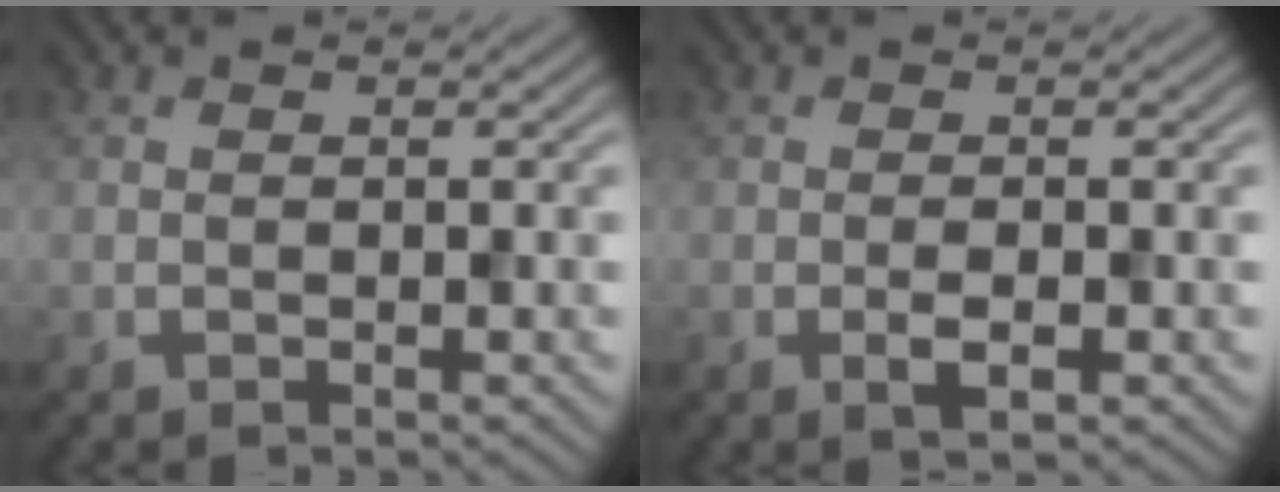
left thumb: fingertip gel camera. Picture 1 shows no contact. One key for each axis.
{"total": 1.8, "fx": -0.6, "fy": 0.6, "fz": 1.6, "tx": -0.030, "ty": -0.002, "tz": -0.011}